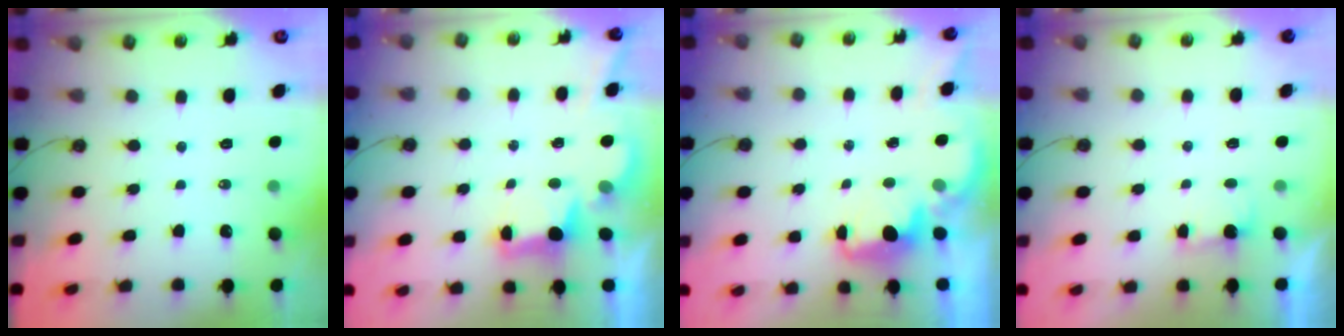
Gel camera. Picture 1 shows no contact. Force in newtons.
{"total": 2.9, "press": 2.7, "slide": 0.9}
{"total": 2.3, "press": 2.1, "slide": 0.8}
{"total": 0.8, "press": 0.4, "slide": 0.7}